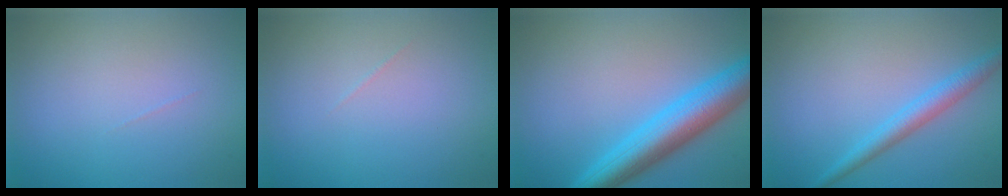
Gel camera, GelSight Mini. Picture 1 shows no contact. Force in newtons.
{"total": 0.0}
{"total": 6.9, "press": 6.8, "slide": 0.5}
{"total": 2.7, "press": 2.7, "slide": 0.1}